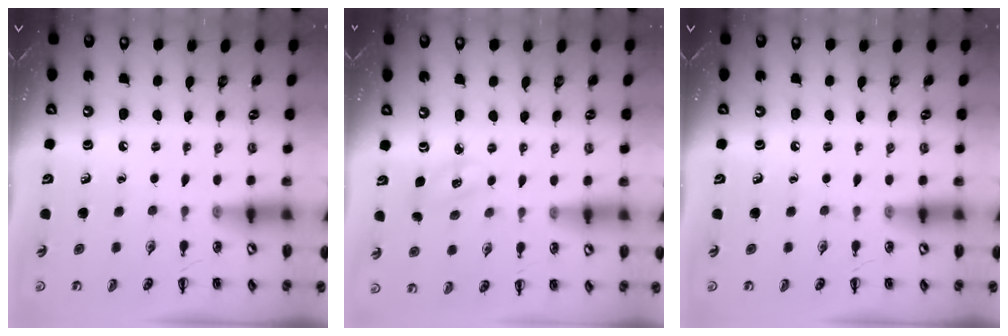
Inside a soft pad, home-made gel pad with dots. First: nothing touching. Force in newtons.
{"total": 4.0, "press": 3.9, "slide": 1.1}
{"total": 0.0}